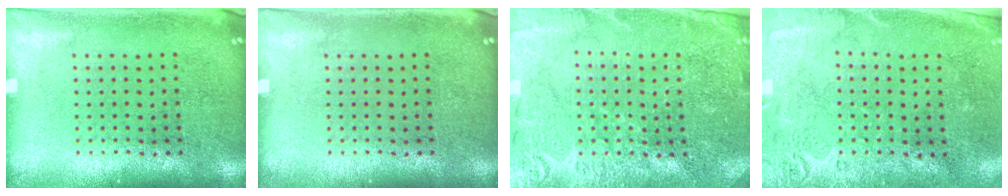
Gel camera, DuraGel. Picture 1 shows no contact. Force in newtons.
{"total": 0.0}
{"total": 3.7, "press": 3.6, "slide": 0.9}
{"total": 2.7, "press": 2.2, "slide": 1.6}